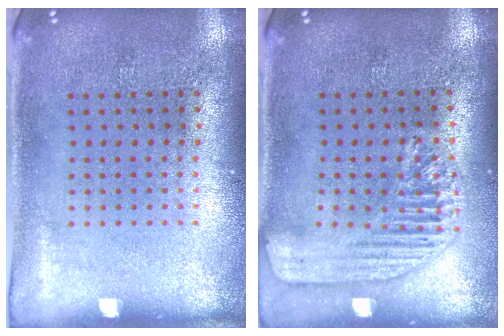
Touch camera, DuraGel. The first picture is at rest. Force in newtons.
{"total": 1.6, "press": 1.5, "slide": 0.6}